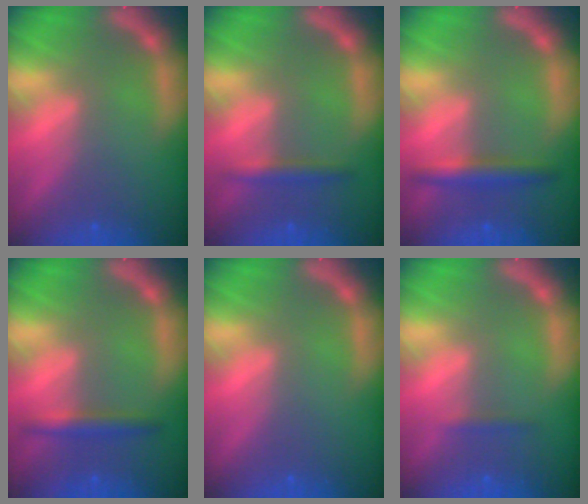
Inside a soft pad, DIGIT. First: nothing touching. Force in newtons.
{"total": 1.9}
{"total": 3.0}
{"total": 2.4}
{"total": 0.0}
{"total": 0.9}